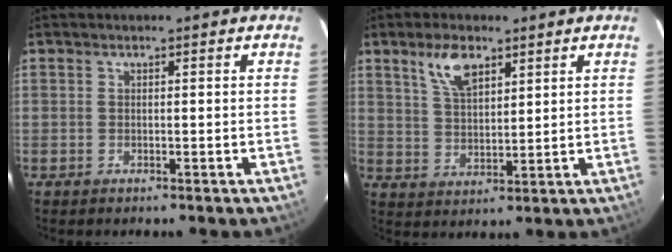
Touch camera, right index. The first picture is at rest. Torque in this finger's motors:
{"motor_torque": [0.67, 0.52, 0.18, 0.08]}